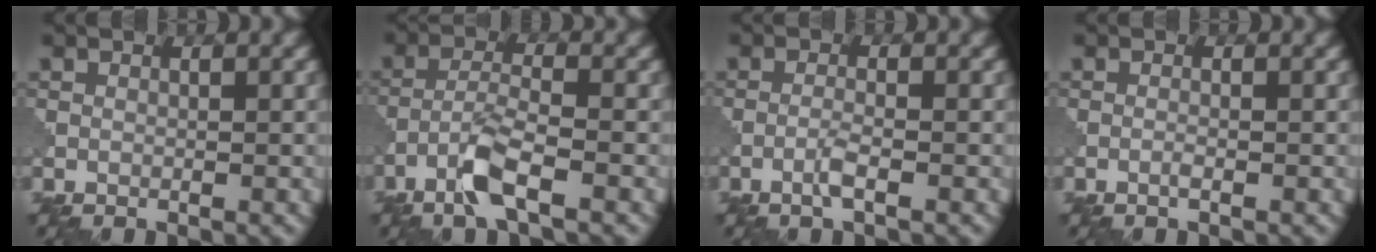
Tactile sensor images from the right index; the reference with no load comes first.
{"total": 4.0, "force": [-2.5, 0.6, 3.1], "torque": [-0.067, 0.005, -0.058]}
{"total": 1.5, "force": [-0.8, 0.1, 1.3], "torque": [-0.027, 0.004, -0.020]}
{"total": 0.6, "force": [-0.3, 0.0, 0.5], "torque": [-0.012, 0.000, -0.009]}